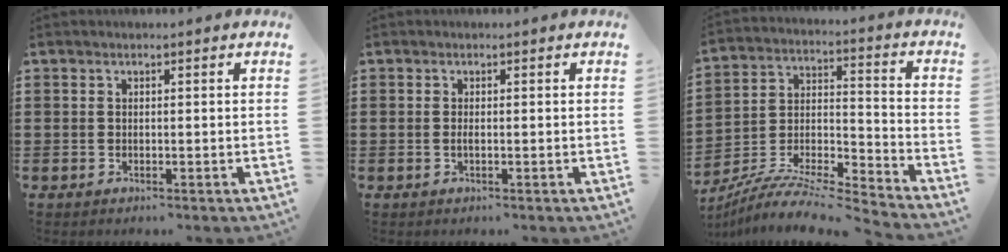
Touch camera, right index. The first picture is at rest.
{"total": 0.8, "force": [-0.2, 0.1, 0.7], "torque": [-0.014, -0.002, -0.003]}
{"total": 8.3, "force": [-7.9, 0.5, 2.6], "torque": [-0.048, 0.000, -0.161]}